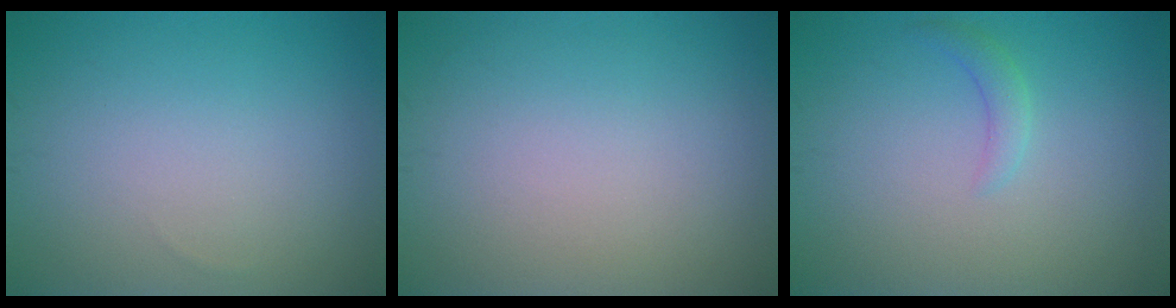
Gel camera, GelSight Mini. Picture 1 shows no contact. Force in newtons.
{"total": 0.0}
{"total": 1.3, "press": 1.3, "slide": 0.1}